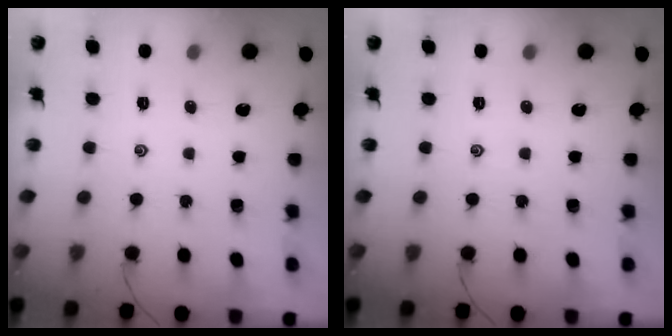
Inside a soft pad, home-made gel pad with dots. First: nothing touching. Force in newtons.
{"total": 0.0}